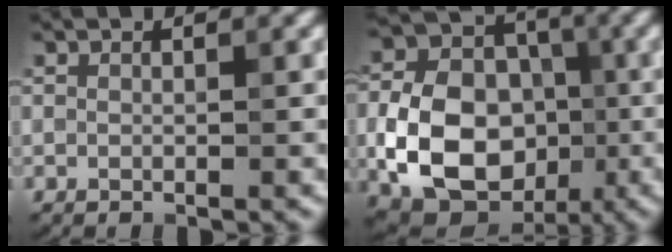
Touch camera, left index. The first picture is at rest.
{"total": 10.6, "force": [-2.6, 7.9, 6.5], "torque": [-0.124, -0.011, -0.051]}